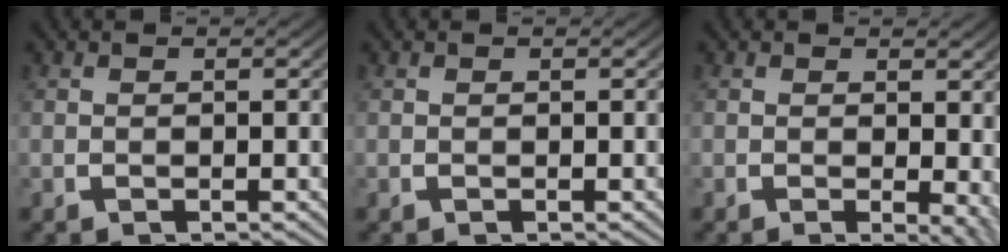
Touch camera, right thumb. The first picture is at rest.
{"total": 0.0}
{"total": 2.6, "force": [-0.1, 1.1, 2.3], "torque": [-0.019, -0.015, 0.002]}